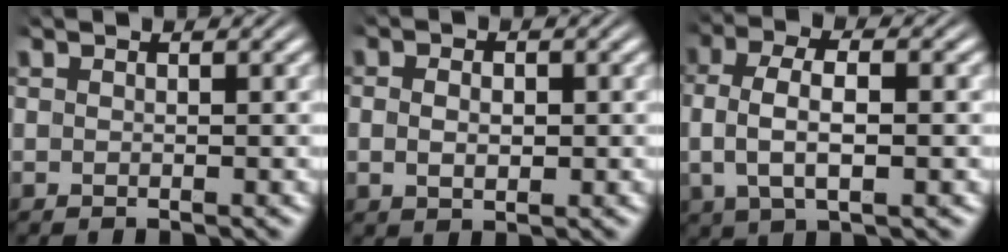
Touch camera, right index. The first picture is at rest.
{"total": 2.1, "force": [-0.1, 1.2, 1.6], "torque": [-0.031, -0.008, 0.004]}
{"total": 5.8, "force": [0.6, 3.3, 4.8], "torque": [-0.096, 0.002, 0.009]}